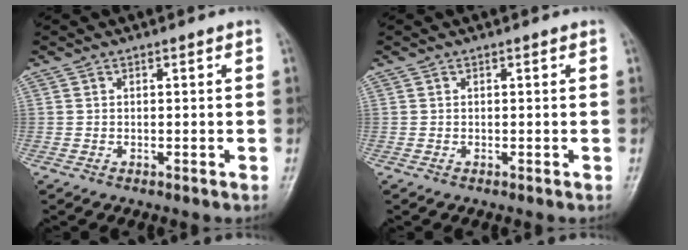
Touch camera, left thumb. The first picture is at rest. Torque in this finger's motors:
{"motor_torque": [0.00, 0.00, -0.02, 0.01, 0.00]}